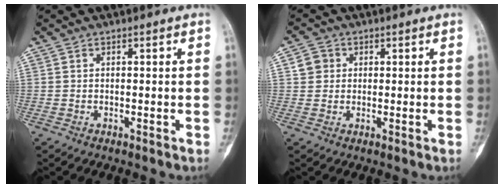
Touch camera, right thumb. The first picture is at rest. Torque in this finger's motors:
{"motor_torque": [-0.01, 0.62, 0.17, -0.19, -0.01]}